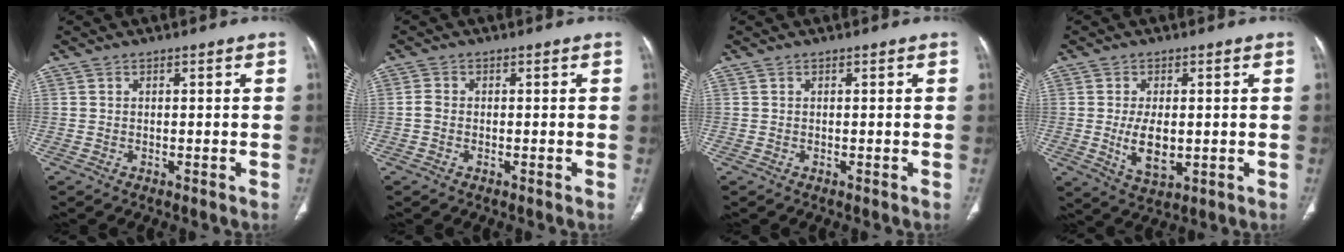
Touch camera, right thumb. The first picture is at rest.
{"total": 1.3, "force": [-0.3, 1.0, 0.9], "torque": [-0.016, 0.000, -0.010]}
{"total": 0.0}
{"total": 7.3, "force": [-0.5, 3.9, 6.2], "torque": [-0.106, -0.013, 0.001]}